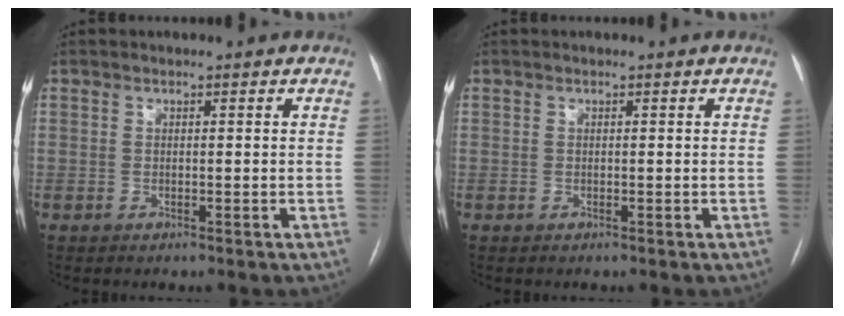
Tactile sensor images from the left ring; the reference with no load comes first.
{"total": 0.0}